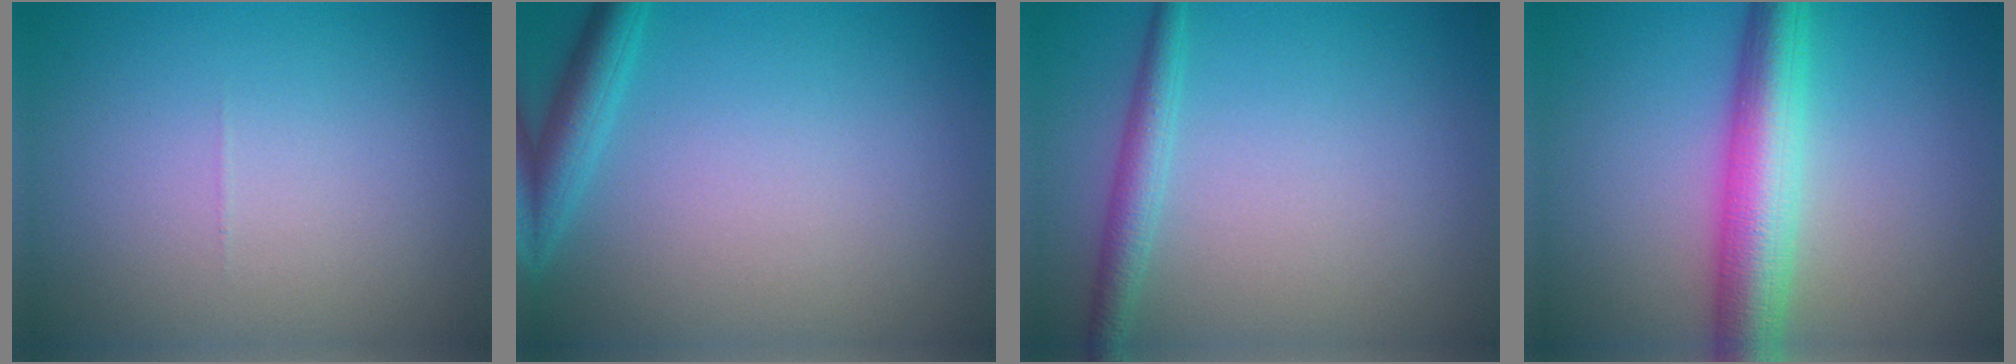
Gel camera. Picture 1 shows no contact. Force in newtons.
{"total": 3.0, "press": 2.9, "slide": 0.2}
{"total": 2.3, "press": 2.2, "slide": 0.1}
{"total": 6.5, "press": 6.5, "slide": 0.1}